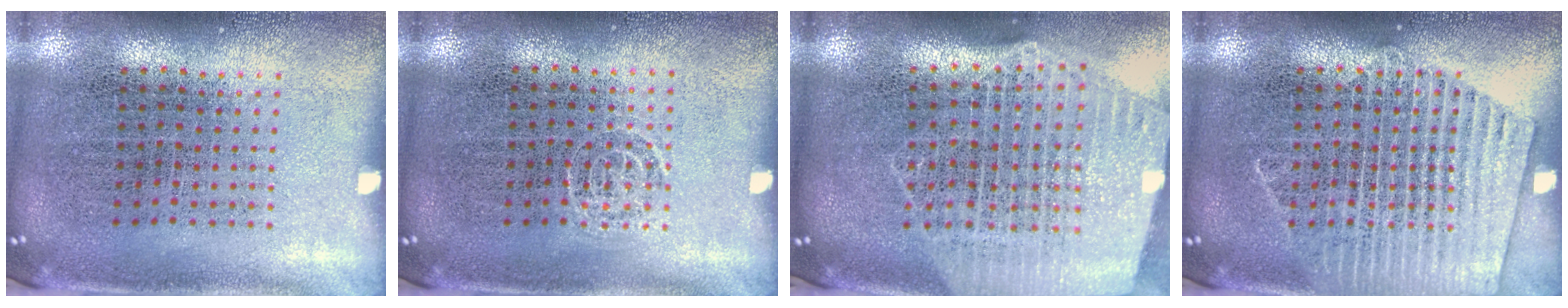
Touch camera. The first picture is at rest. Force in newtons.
{"total": 0.6, "press": 0.5, "slide": 0.3}
{"total": 2.6, "press": 2.2, "slide": 1.4}
{"total": 2.6, "press": 2.6, "slide": 0.3}